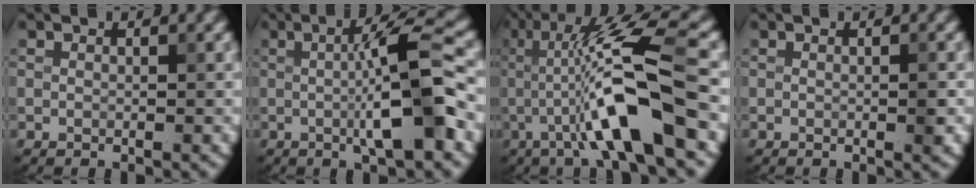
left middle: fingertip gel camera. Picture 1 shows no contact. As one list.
[{"total": 8.1, "force": [-0.3, 1.4, 8.0], "torque": [-0.117, 0.002, -0.006]}, {"total": 9.7, "force": [-1.9, 1.4, 9.4], "torque": [-0.155, 0.014, -0.037]}, {"total": 0.8, "force": [-0.1, 0.1, 0.8], "torque": [-0.011, -0.001, -0.001]}]